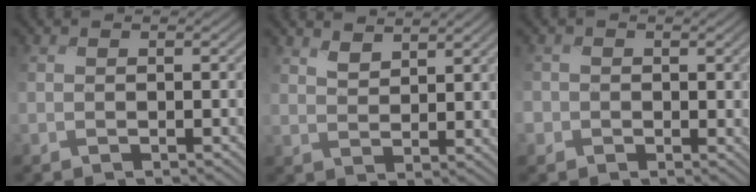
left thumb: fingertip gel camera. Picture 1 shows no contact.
{"total": 2.8, "force": [2.7, -0.3, 0.5], "torque": [-0.012, 0.005, 0.055]}
{"total": 2.1, "force": [-0.5, 2.1, -0.2], "torque": [-0.006, 0.005, -0.025]}